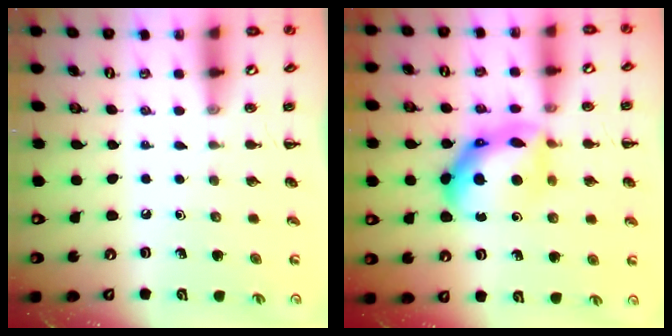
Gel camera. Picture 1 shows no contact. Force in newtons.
{"total": 14.1, "press": 14.1, "slide": 0.8}